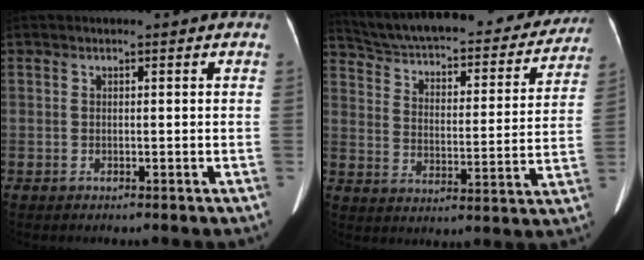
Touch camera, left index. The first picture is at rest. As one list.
[{"total": 28.3, "force": [25.3, 6.9, 10.4], "torque": [-0.174, -0.023, 0.330]}]